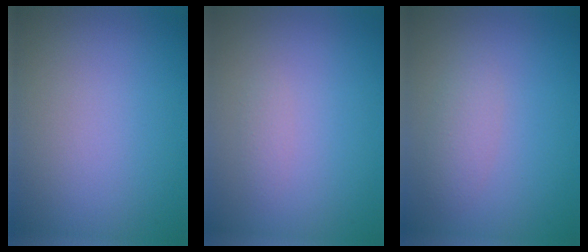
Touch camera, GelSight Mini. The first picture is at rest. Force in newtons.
{"total": 0.7, "press": 0.7, "slide": 0.0}
{"total": 1.8, "press": 1.8, "slide": 0.1}